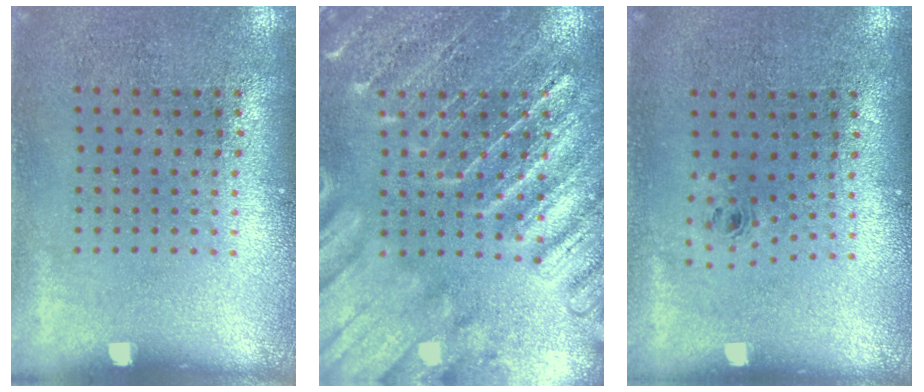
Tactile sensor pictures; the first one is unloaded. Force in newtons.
{"total": 5.2, "press": 5.1, "slide": 0.7}
{"total": 0.6, "press": 0.3, "slide": 0.5}